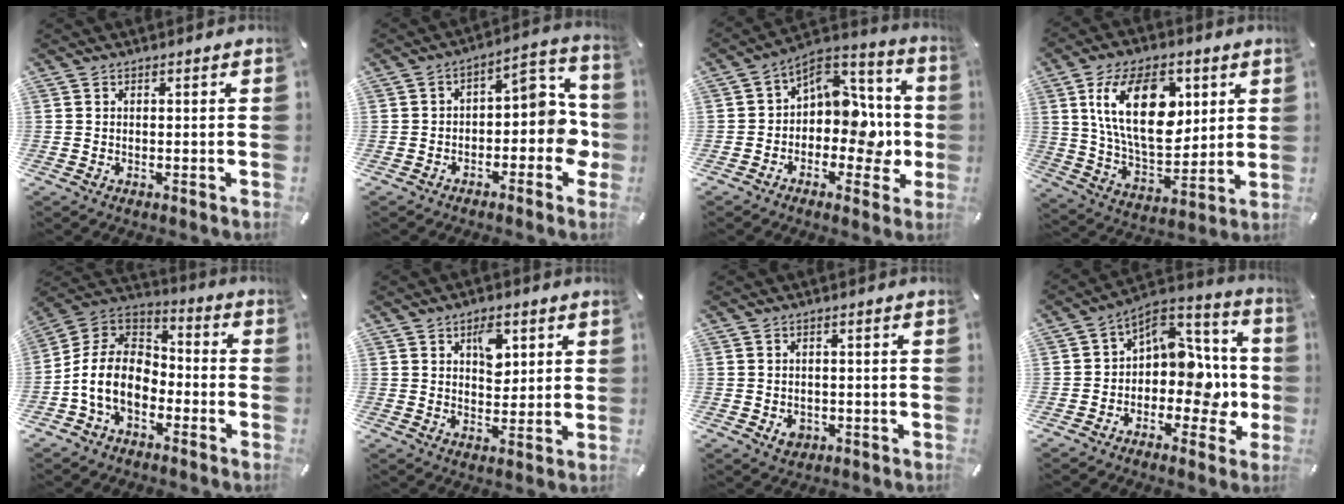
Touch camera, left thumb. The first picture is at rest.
{"total": 9.8, "force": [-1.8, 5.9, 7.6], "torque": [-0.075, 0.000, -0.035]}
{"total": 11.5, "force": [-0.4, 9.2, 6.9], "torque": [-0.080, -0.006, -0.001]}
{"total": 20.9, "force": [6.5, 12.6, 15.3], "torque": [-0.294, -0.001, 0.110]}
{"total": 12.3, "force": [-5.6, 8.7, 6.8], "torque": [-0.168, 0.022, -0.110]}
{"total": 7.2, "force": [3.0, 4.9, 4.4], "torque": [-0.040, -0.010, 0.044]}
{"total": 2.9, "force": [-0.7, 2.4, 1.4], "torque": [-0.017, 0.001, -0.014]}
{"total": 12.4, "force": [-0.8, 9.4, 8.0], "torque": [-0.084, -0.007, -0.010]}